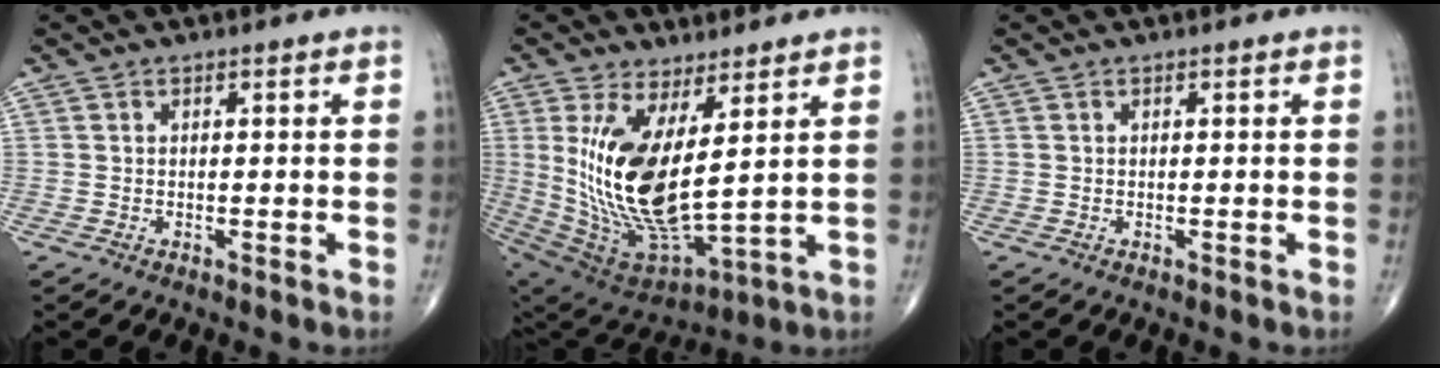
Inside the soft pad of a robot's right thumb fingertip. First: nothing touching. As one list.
[{"total": 19.1, "force": [4.0, 7.4, 17.1], "torque": [-0.344, -0.044, 0.096]}, {"total": 0.0}]